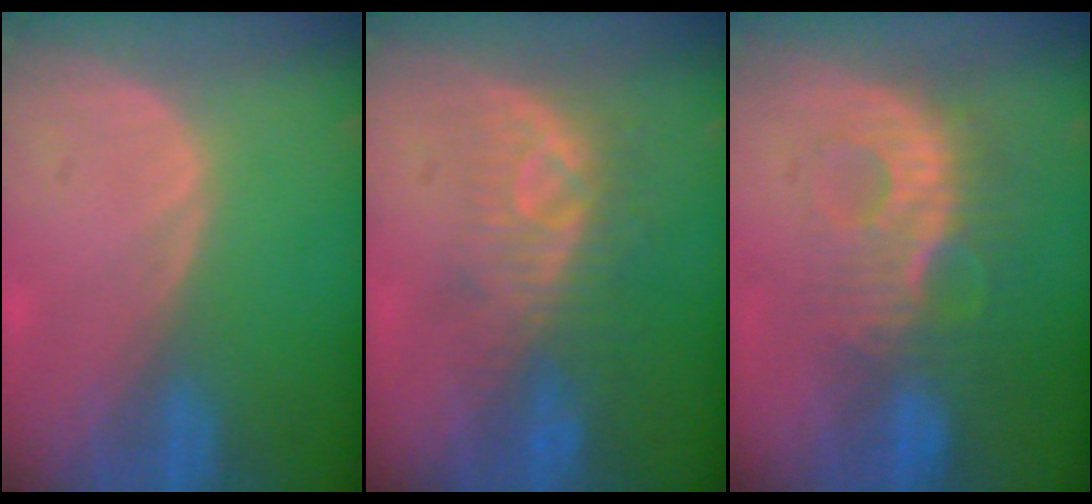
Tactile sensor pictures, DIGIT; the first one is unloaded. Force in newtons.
{"total": 8.1, "press": 7.5, "slide": 3.2}
{"total": 9.2, "press": 8.5, "slide": 3.5}